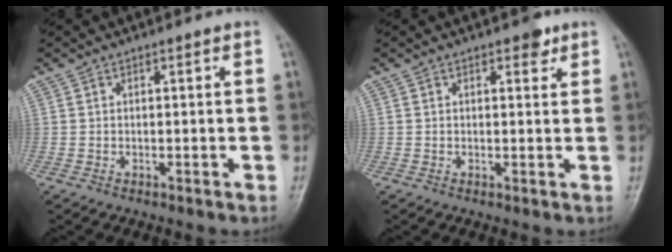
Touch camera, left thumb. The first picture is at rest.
{"total": 2.1, "force": [1.3, 1.2, 1.2], "torque": [-0.003, -0.005, 0.015]}